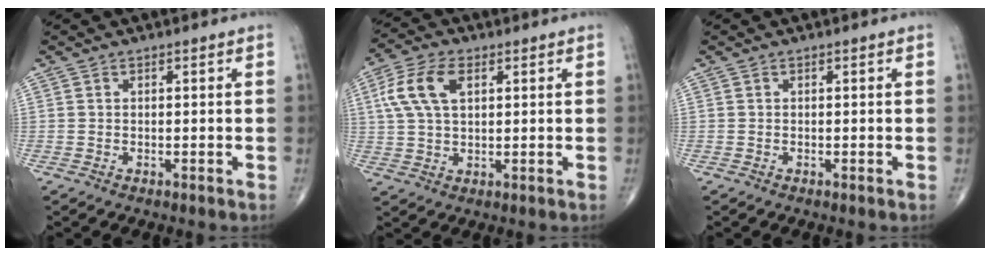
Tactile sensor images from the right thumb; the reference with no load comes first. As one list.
[{"total": 9.1, "force": [2.8, 5.0, 7.1], "torque": [-0.151, 0.011, 0.052]}, {"total": 0.0}]